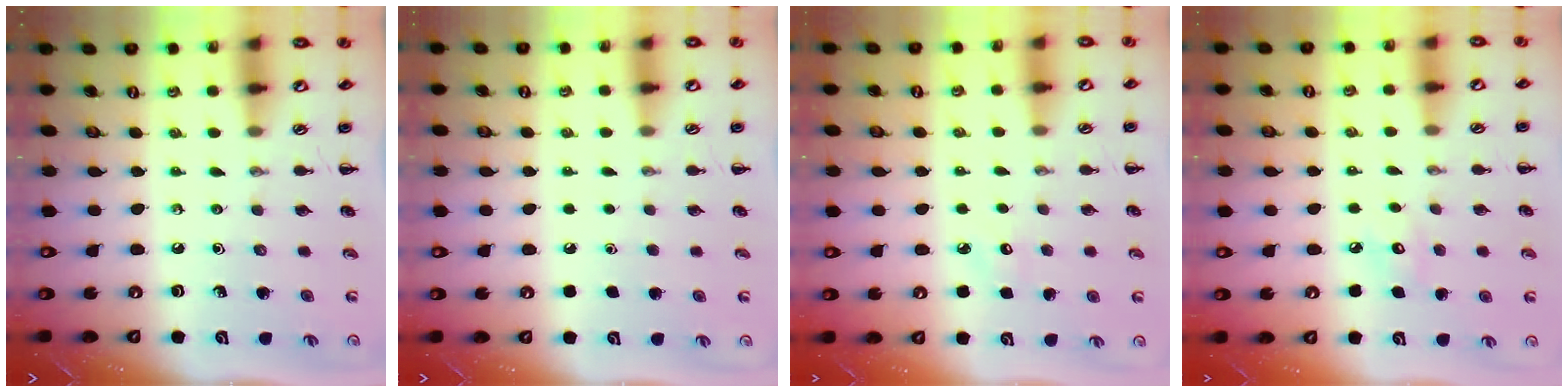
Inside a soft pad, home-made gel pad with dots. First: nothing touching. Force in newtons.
{"total": 1.7, "press": 1.7, "slide": 0.1}
{"total": 5.1, "press": 4.9, "slide": 1.5}
{"total": 4.8, "press": 4.7, "slide": 1.3}